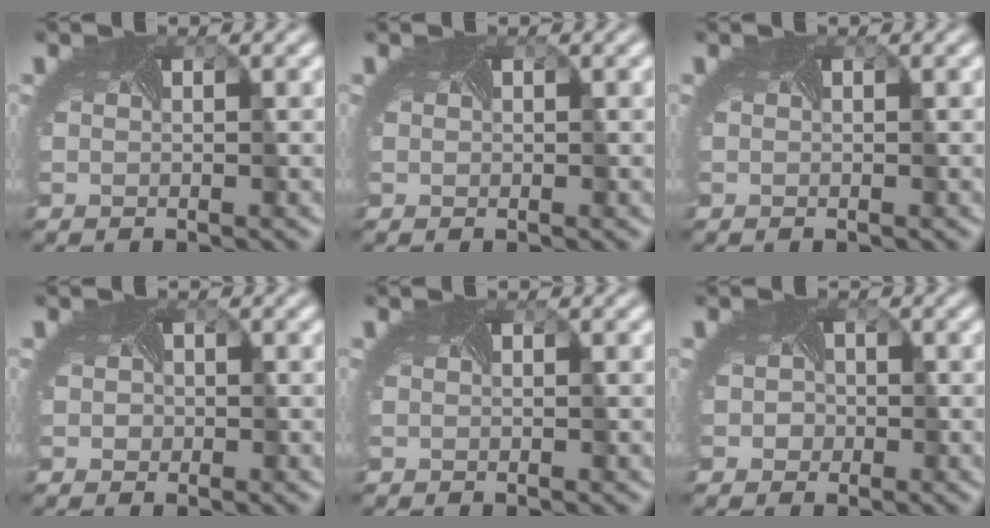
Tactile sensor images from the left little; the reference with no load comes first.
{"total": 0.0}
{"total": 0.0}
{"total": 1.5, "force": [0.1, 1.3, 0.7], "torque": [-0.006, 0.005, -0.005]}
{"total": 0.0}
{"total": 2.4, "force": [-0.3, 2.2, 1.0], "torque": [0.006, 0.007, -0.011]}